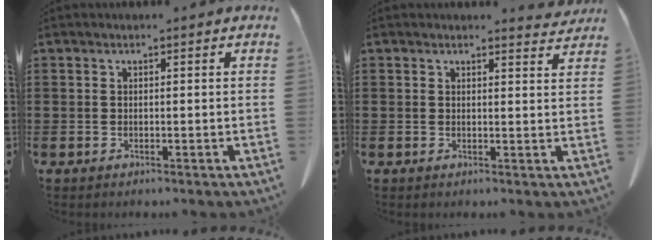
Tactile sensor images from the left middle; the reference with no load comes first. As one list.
[{"total": 2.2, "force": [2.2, 0.2, 0.3], "torque": [-0.004, -0.009, 0.039]}]